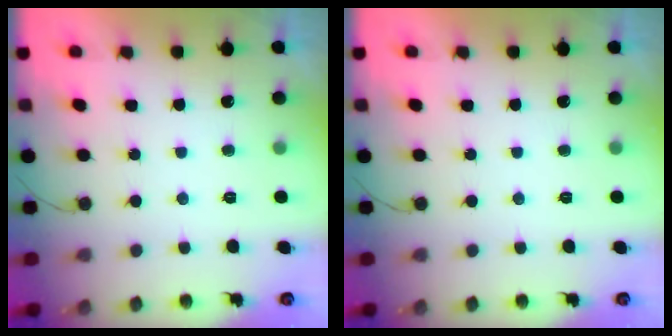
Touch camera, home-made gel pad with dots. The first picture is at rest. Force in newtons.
{"total": 0.0}